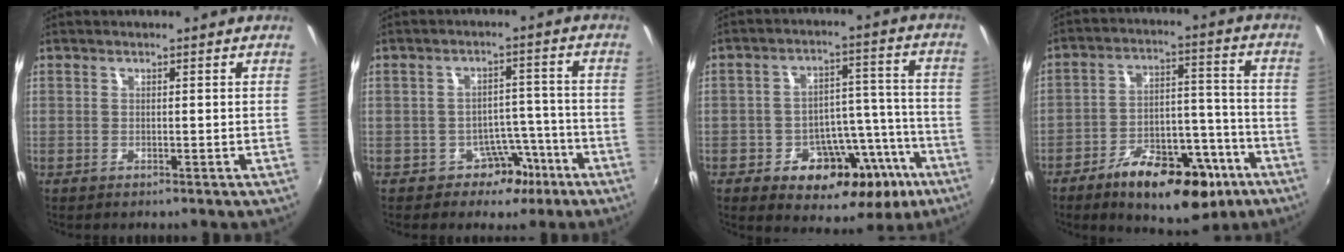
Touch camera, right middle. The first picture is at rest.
{"total": 5.3, "force": [-3.1, 3.8, 1.9], "torque": [-0.031, 0.021, -0.033]}
{"total": 16.2, "force": [-7.7, 10.6, 9.5], "torque": [-0.147, 0.025, -0.087]}
{"total": 17.8, "force": [-10.6, 7.9, 11.9], "torque": [-0.187, 0.008, -0.148]}